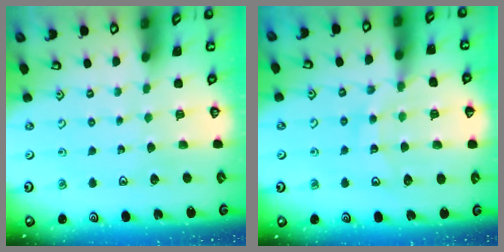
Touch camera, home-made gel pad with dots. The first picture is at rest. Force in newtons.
{"total": 12.8, "press": 12.8, "slide": 1.5}